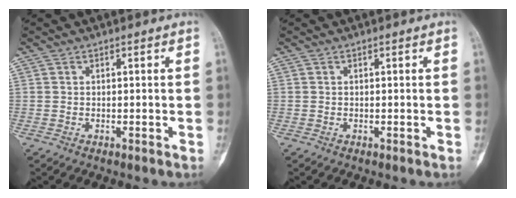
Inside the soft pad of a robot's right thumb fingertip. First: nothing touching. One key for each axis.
{"total": 0.0}